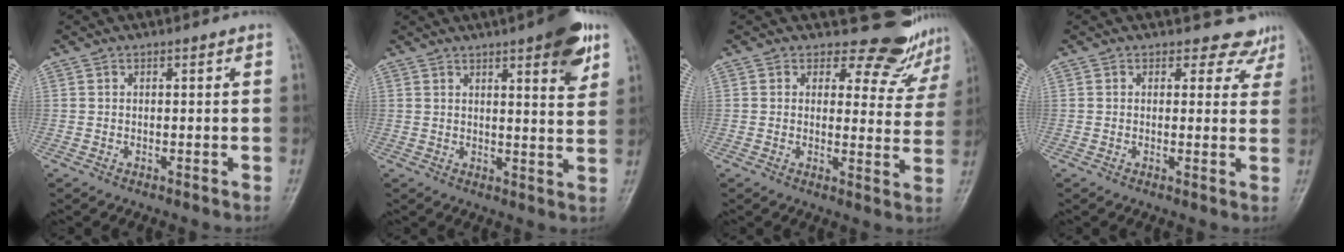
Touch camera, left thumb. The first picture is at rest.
{"total": 10.0, "force": [5.5, 2.5, 8.0], "torque": [-0.086, -0.023, 0.066]}
{"total": 10.7, "force": [9.7, 4.4, 1.0], "torque": [0.033, -0.078, 0.095]}
{"total": 4.8, "force": [4.1, 2.6, -0.1], "torque": [0.035, -0.025, 0.027]}